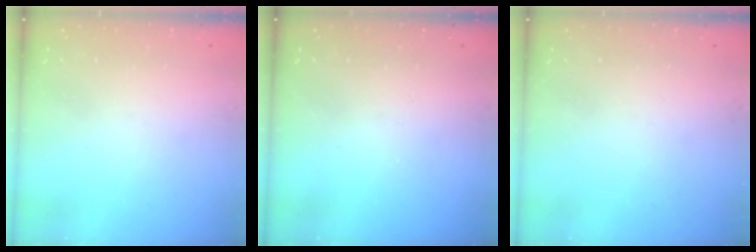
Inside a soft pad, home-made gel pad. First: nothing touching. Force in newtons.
{"total": 0.0}
{"total": 0.0}